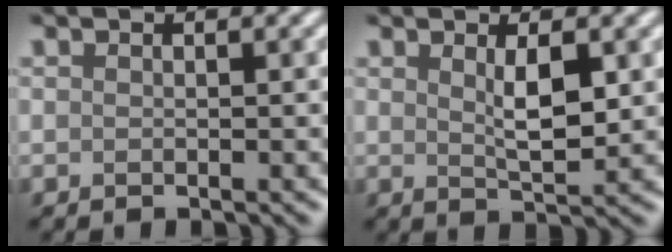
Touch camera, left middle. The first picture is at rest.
{"total": 2.9, "force": [0.8, 0.7, 2.7], "torque": [-0.052, -0.005, 0.016]}